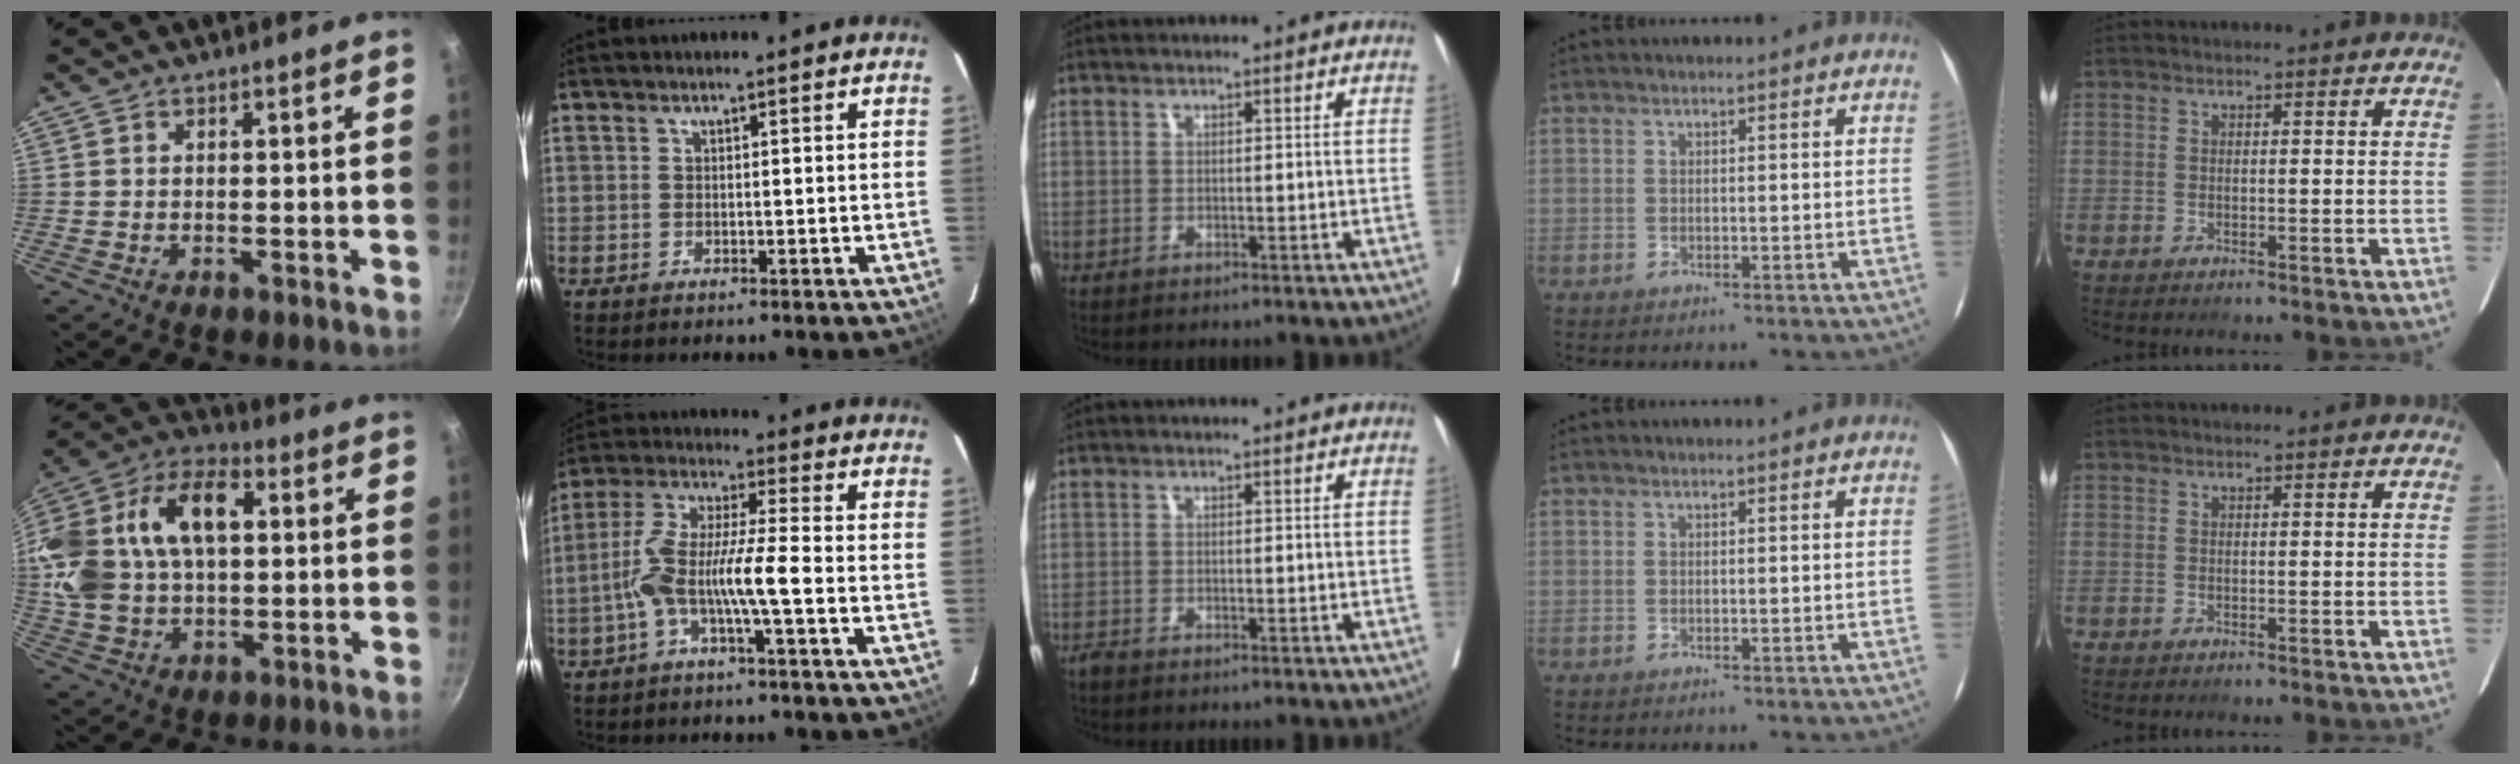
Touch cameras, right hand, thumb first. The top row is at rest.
{"thumb": {"total": 26.4, "force": [4.2, 16.2, 20.4], "torque": [-0.430, 0.037, 0.076]}, "index": {"total": 9.3, "force": [-3.0, 0.0, 8.8], "torque": [-0.183, 0.021, -0.062]}, "middle": {"total": 0.9, "force": [-0.8, -0.1, 0.3], "torque": [-0.012, -0.003, -0.019]}}